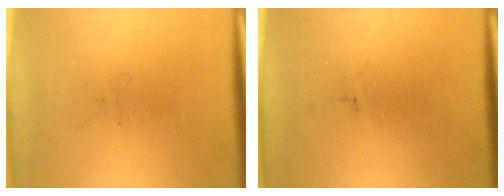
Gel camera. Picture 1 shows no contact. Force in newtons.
{"total": 0.0}